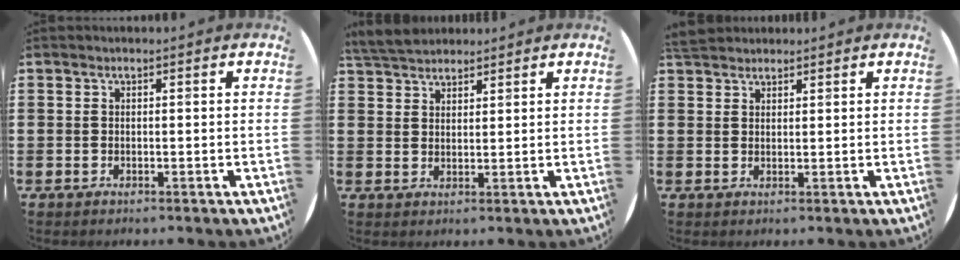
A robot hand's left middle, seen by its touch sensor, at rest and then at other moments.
{"total": 4.4, "force": [4.2, 1.2, 0.9], "torque": [-0.026, -0.003, 0.080]}
{"total": 2.6, "force": [2.4, 0.9, 0.4], "torque": [-0.005, 0.001, 0.044]}